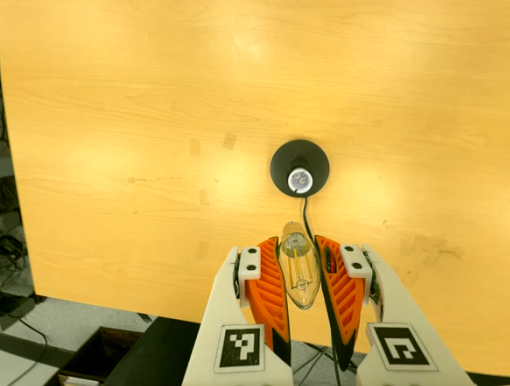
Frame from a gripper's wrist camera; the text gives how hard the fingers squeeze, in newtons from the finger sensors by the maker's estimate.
{"total": 22.3, "left": 25.1, "right": 19.4}